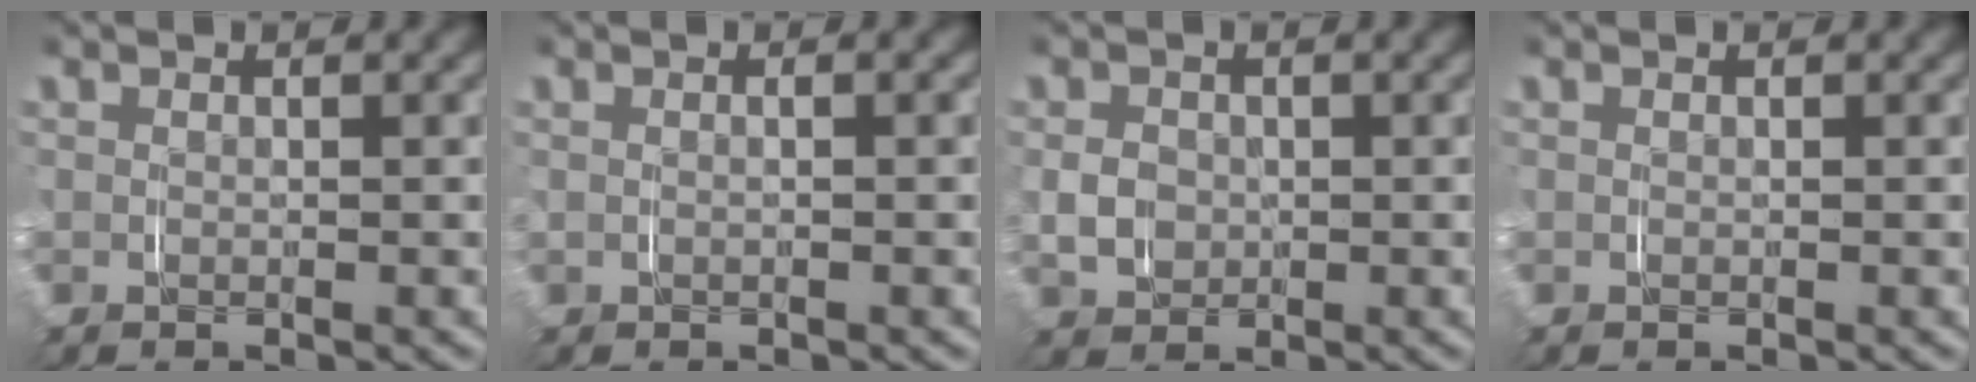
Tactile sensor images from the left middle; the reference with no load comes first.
{"total": 0.6, "force": [0.1, 0.2, 0.6], "torque": [-0.013, 0.005, 0.000]}
{"total": 2.3, "force": [0.0, 2.0, 1.2], "torque": [-0.029, -0.001, 0.004]}
{"total": 0.0}